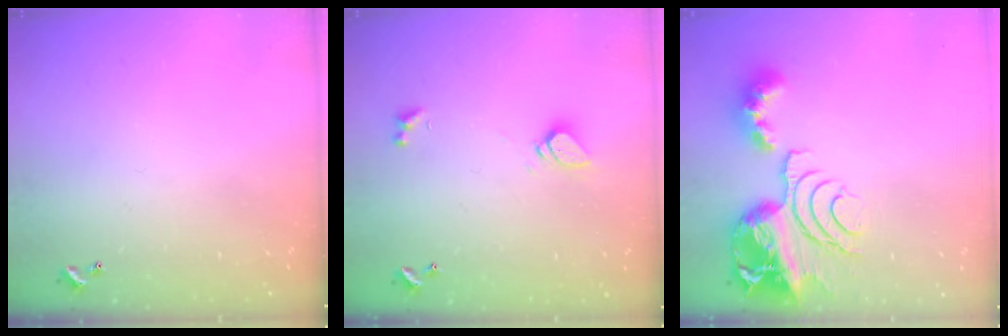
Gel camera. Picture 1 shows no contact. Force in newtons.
{"total": 2.3, "press": 2.3, "slide": 0.2}
{"total": 14.1, "press": 14.0, "slide": 1.6}